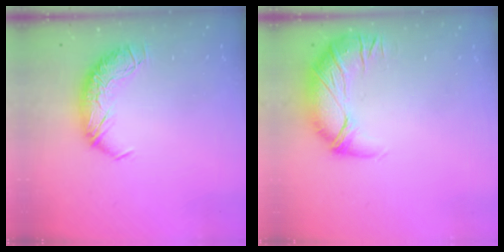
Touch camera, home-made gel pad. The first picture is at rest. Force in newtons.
{"total": 2.9, "press": 0.7, "slide": 2.8}